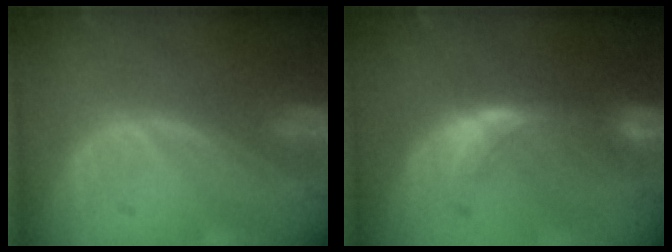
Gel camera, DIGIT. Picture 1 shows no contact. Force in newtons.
{"total": 7.1, "press": 6.7, "slide": 2.5}